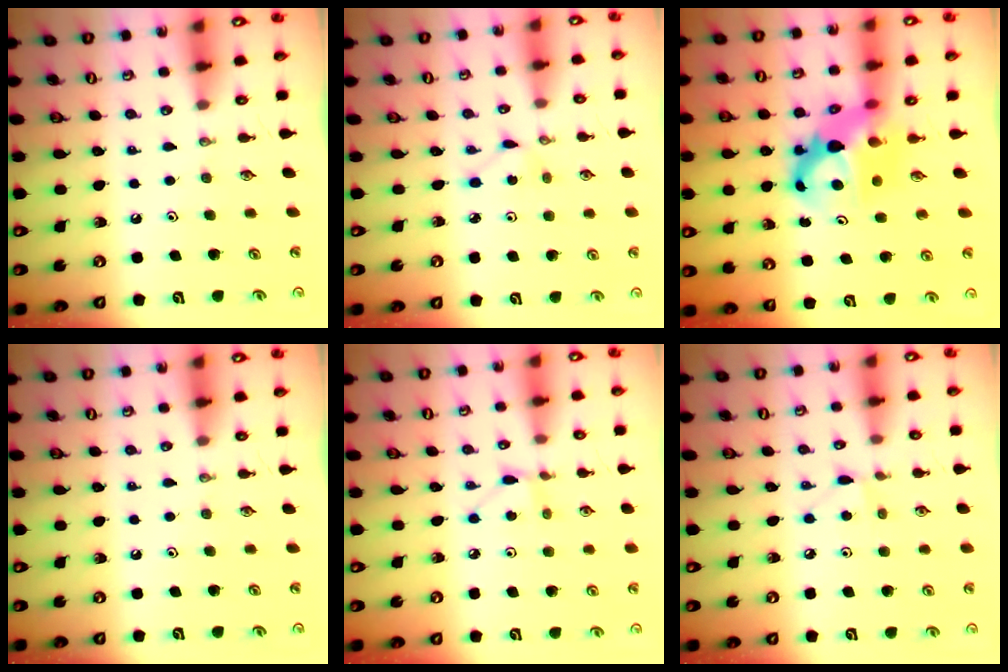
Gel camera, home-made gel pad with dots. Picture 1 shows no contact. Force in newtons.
{"total": 2.0, "press": 2.0, "slide": 0.2}
{"total": 7.7, "press": 7.7, "slide": 0.5}
{"total": 0.0}
{"total": 3.5, "press": 3.5, "slide": 0.4}
{"total": 4.1, "press": 4.1, "slide": 0.6}